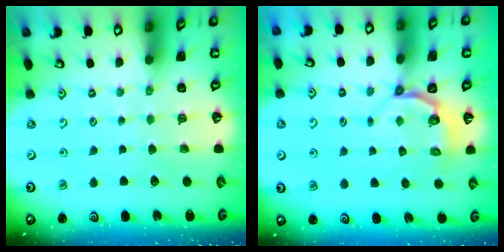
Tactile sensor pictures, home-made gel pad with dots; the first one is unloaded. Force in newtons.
{"total": 3.8, "press": 2.9, "slide": 2.4}